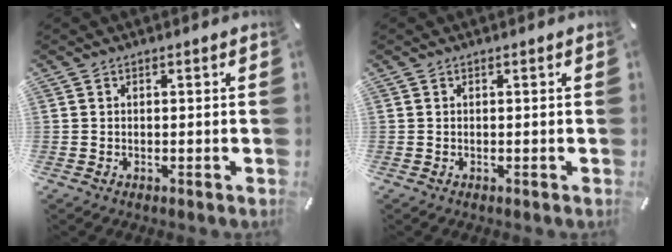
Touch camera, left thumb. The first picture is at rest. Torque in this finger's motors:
{"motor_torque": [-0.09, -0.08, 0.00, 0.05, 0.00]}